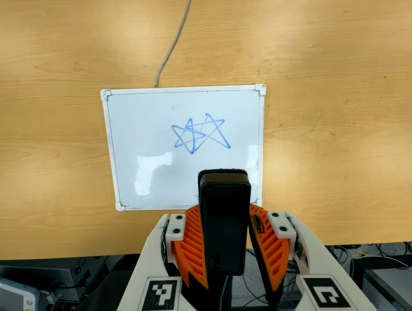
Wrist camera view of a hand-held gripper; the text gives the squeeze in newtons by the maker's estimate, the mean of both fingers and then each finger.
{"total": 7.7, "left": 5.9, "right": 9.5}